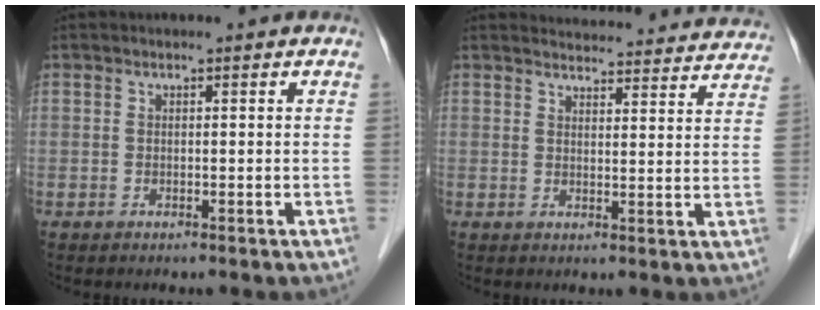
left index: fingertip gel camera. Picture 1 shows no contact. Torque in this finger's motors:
{"motor_torque": [0.82, -1.32, -0.15, -0.06]}